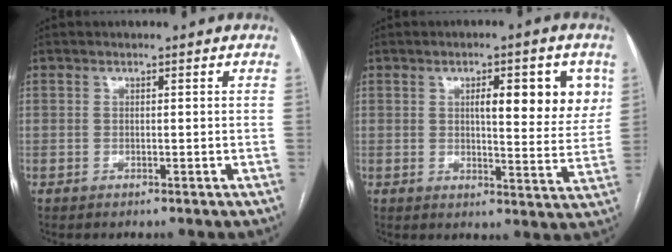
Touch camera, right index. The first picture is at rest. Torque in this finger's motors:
{"motor_torque": [0.27, 0.19, 0.36, 0.09]}